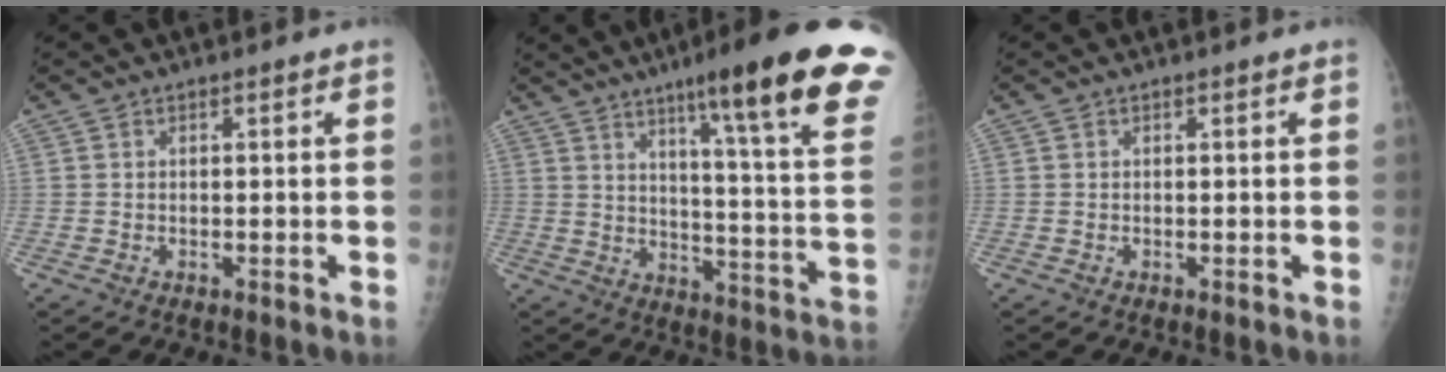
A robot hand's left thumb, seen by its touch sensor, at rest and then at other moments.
{"total": 24.2, "force": [15.0, 1.7, 18.9], "torque": [-0.244, -0.071, 0.203]}
{"total": 0.0}